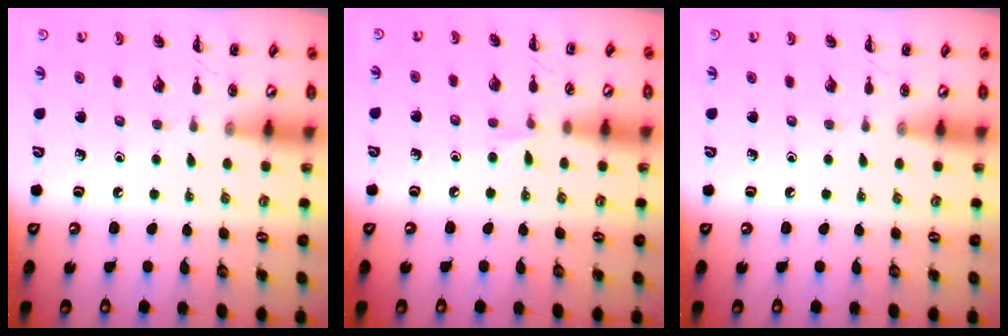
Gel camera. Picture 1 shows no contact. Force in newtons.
{"total": 3.6, "press": 3.4, "slide": 1.1}
{"total": 0.0}